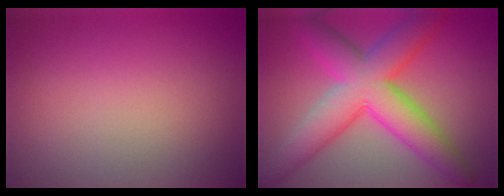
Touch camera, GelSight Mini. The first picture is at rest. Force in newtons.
{"total": 9.5, "press": 9.5, "slide": 0.2}